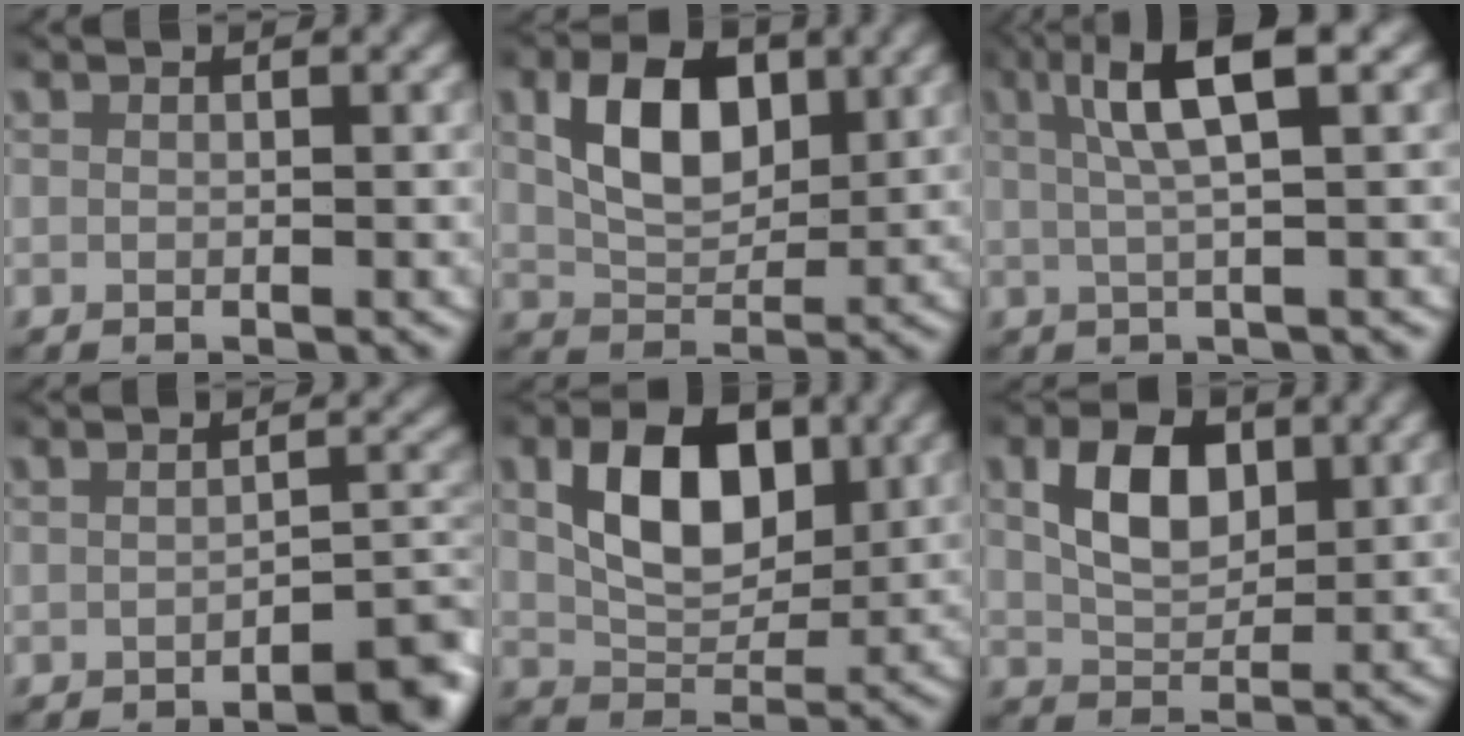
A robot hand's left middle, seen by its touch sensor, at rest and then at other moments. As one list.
[{"total": 5.9, "force": [1.8, 3.5, 4.4], "torque": [-0.072, -0.001, 0.032]}, {"total": 6.3, "force": [2.5, 1.2, 5.6], "torque": [-0.095, 0.019, 0.032]}, {"total": 4.0, "force": [-2.5, 1.2, 2.9], "torque": [-0.025, 0.004, -0.042]}, {"total": 6.7, "force": [1.9, 4.0, 5.0], "torque": [-0.081, -0.002, 0.032]}, {"total": 4.9, "force": [1.6, 3.0, 3.6], "torque": [-0.060, -0.001, 0.028]}]